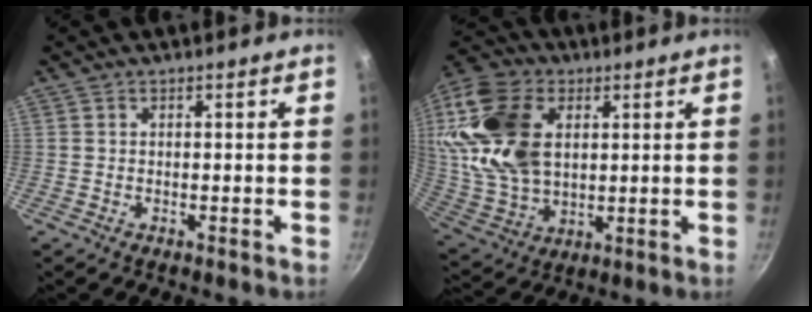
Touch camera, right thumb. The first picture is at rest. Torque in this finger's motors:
{"motor_torque": [2.23, 2.78, 0.37, -0.08, 0.35]}